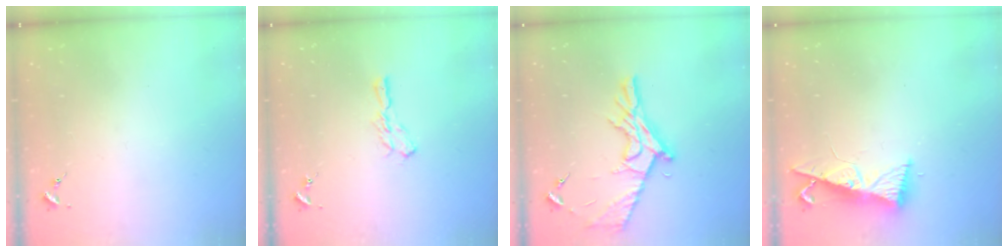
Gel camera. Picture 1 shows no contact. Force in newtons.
{"total": 5.7, "press": 5.7, "slide": 0.4}
{"total": 13.9, "press": 13.9, "slide": 0.7}
{"total": 8.5, "press": 8.5, "slide": 1.0}